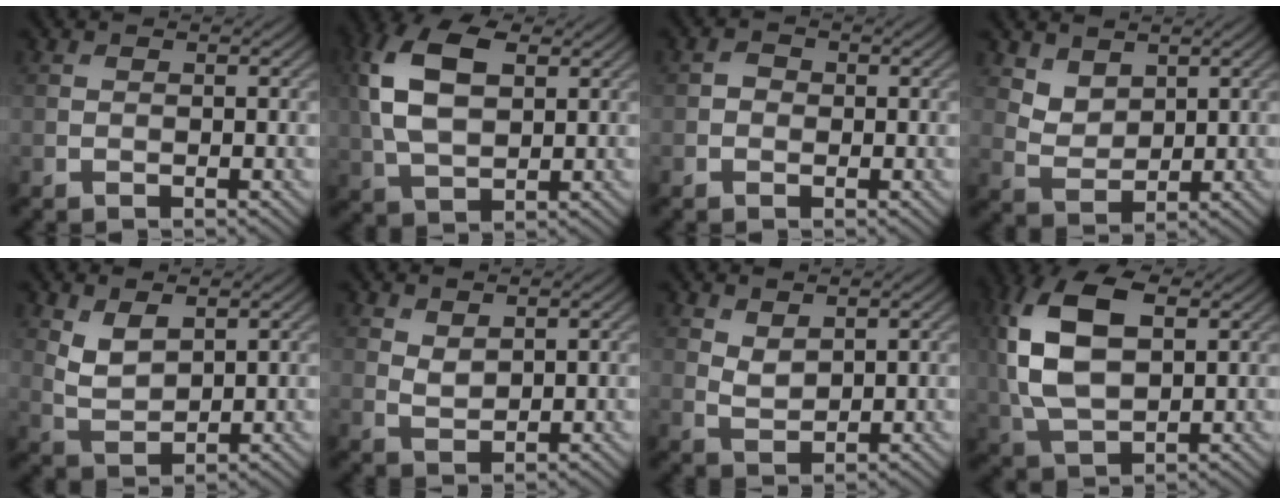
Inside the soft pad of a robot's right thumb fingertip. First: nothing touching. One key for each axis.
{"total": 11.2, "fx": 2.8, "fy": 6.5, "fz": 8.7, "tx": -0.222, "ty": 0.013, "tz": 0.049}
{"total": 1.2, "fx": -0.2, "fy": 1.1, "fz": 0.6, "tx": -0.009, "ty": -0.001, "tz": -0.009}
{"total": 3.7, "fx": 2.5, "fy": 2.2, "fz": 1.5, "tx": -0.043, "ty": -0.015, "tz": 0.056}
{"total": 3.9, "fx": 2.1, "fy": 1.9, "fz": 2.6, "tx": -0.067, "ty": -0.008, "tz": 0.048}
{"total": 1.9, "fx": 1.4, "fy": 0.9, "fz": 1.0, "tx": -0.026, "ty": -0.004, "tz": 0.033}
{"total": 2.4, "fx": 1.7, "fy": 1.1, "fz": 1.3, "tx": -0.033, "ty": -0.006, "tz": 0.040}
{"total": 13.9, "fx": 3.2, "fy": 7.8, "fz": 11.0, "tx": -0.272, "ty": 0.011, "tz": 0.062}